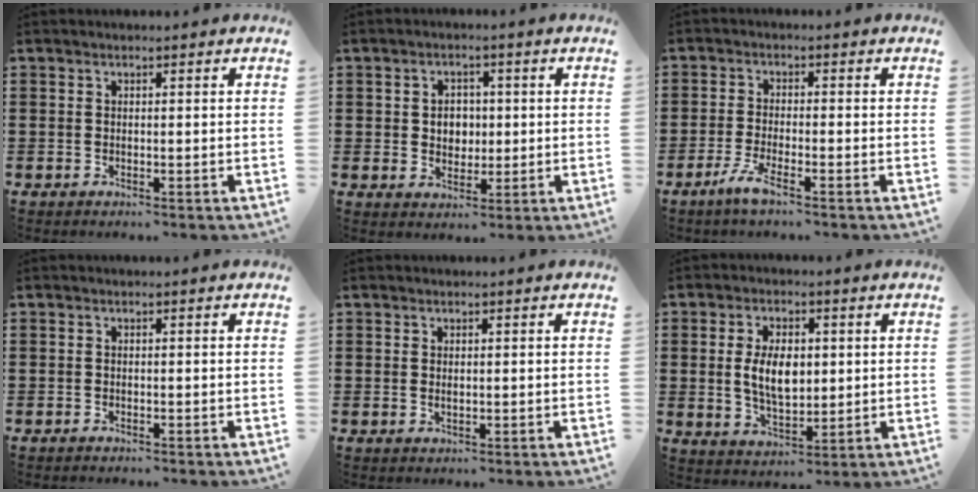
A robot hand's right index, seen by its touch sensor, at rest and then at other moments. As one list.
[{"total": 3.4, "force": [0.2, 3.1, 1.6], "torque": [-0.033, 0.007, -0.002]}, {"total": 3.6, "force": [-2.4, 0.1, 2.6], "torque": [-0.073, -0.015, -0.051]}, {"total": 0.6, "force": [-0.6, 0.1, 0.0], "torque": [-0.002, 0.000, -0.013]}, {"total": 0.6, "force": [0.0, 0.3, 0.6], "torque": [-0.013, -0.002, 0.001]}, {"total": 7.1, "force": [0.6, 3.9, 5.9], "torque": [-0.109, 0.005, 0.005]}]